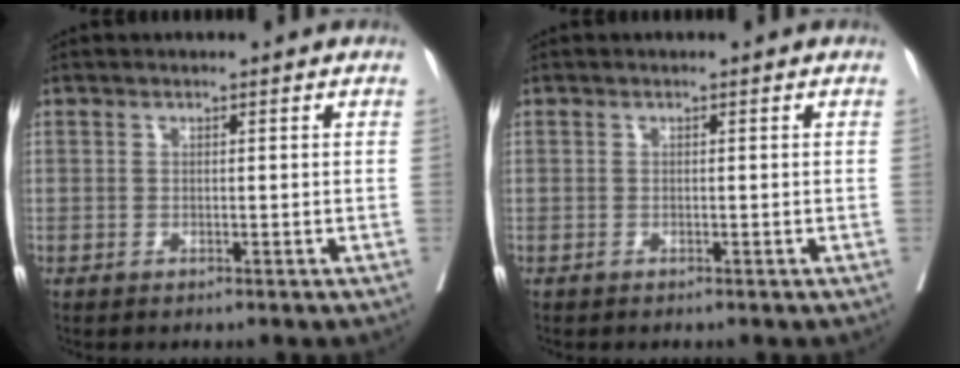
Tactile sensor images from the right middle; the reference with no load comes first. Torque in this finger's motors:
{"motor_torque": [0.32, -0.24, -0.02, -0.01]}